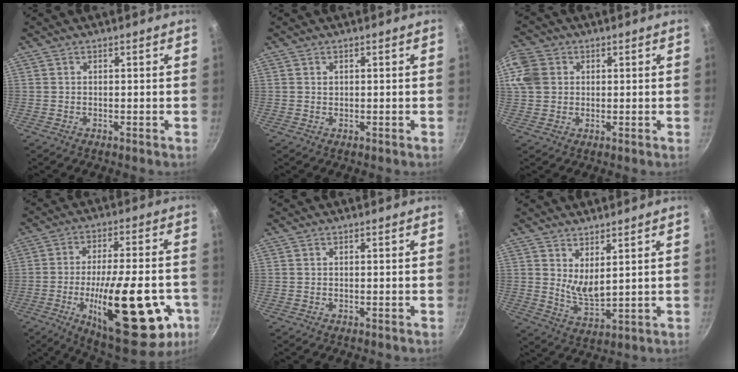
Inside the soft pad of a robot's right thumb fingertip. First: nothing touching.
{"total": 0.6, "force": [0.3, 0.4, 0.2], "torque": [-0.004, 0.000, 0.007]}
{"total": 8.0, "force": [2.1, 6.7, 3.9], "torque": [-0.070, -0.001, 0.030]}
{"total": 27.7, "force": [-8.3, 10.2, 24.3], "torque": [-0.329, 0.010, -0.113]}
{"total": 0.0}
{"total": 5.7, "force": [3.0, 2.2, 4.3], "torque": [-0.066, -0.039, 0.059]}